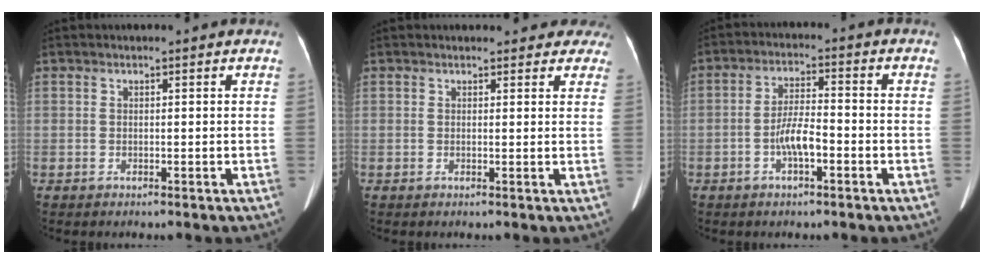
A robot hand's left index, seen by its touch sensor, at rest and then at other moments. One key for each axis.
{"total": 8.9, "fx": 8.0, "fy": 3.5, "fz": 2.0, "tx": 0.016, "ty": -0.004, "tz": 0.069}
{"total": 5.5, "fx": -2.0, "fy": 1.5, "fz": 4.9, "tx": -0.099, "ty": 0.012, "tz": -0.038}